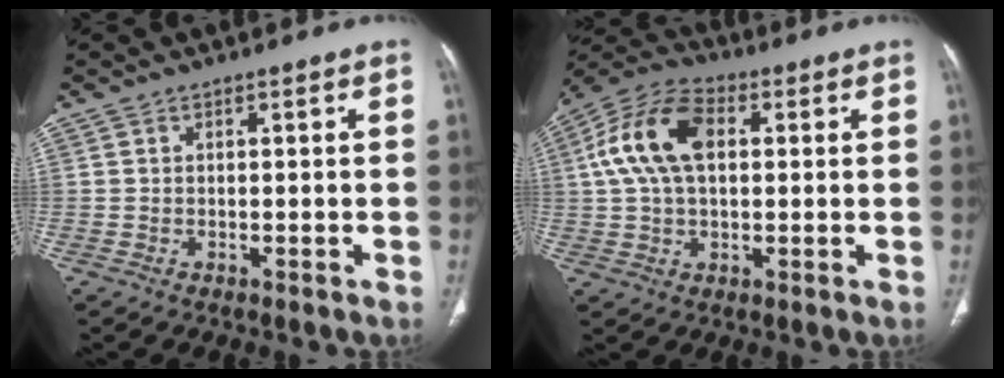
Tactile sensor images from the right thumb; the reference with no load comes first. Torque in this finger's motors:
{"motor_torque": [0.13, 0.43, 0.73, -0.26, 0.25]}